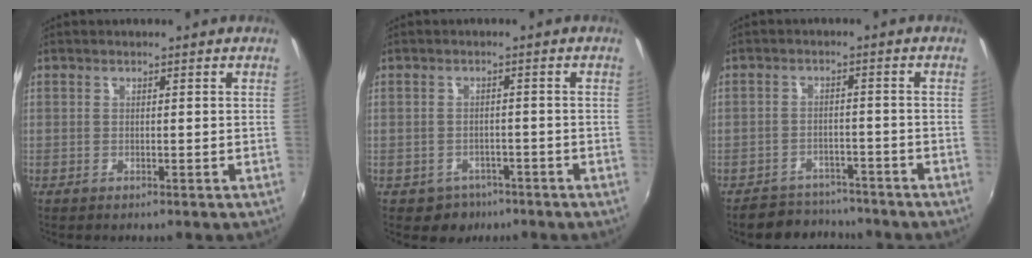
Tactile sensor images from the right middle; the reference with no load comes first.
{"total": 3.2, "force": [-1.9, 2.5, 0.5], "torque": [-0.020, -0.001, -0.024]}
{"total": 7.4, "force": [-6.6, 3.2, 0.8], "torque": [-0.028, 0.011, -0.095]}